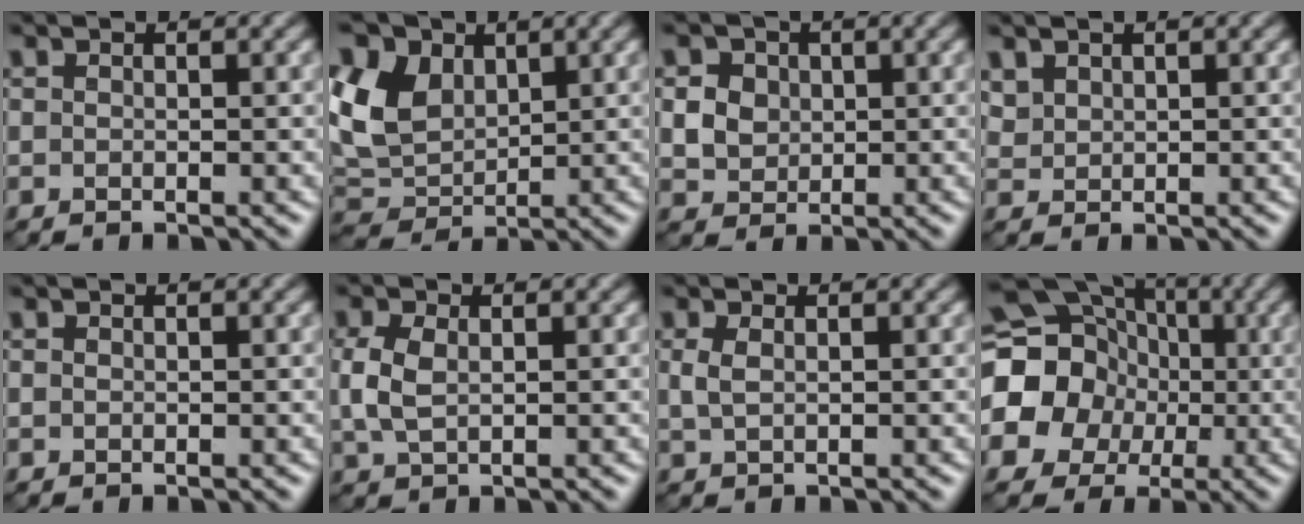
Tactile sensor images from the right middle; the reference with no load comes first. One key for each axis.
{"total": 8.2, "fx": 3.2, "fy": 5.8, "fz": 4.9, "tx": -0.142, "ty": 0.030, "tz": 0.060}
{"total": 3.0, "fx": 0.7, "fy": 2.7, "fz": 1.1, "tx": -0.032, "ty": -0.001, "tz": 0.018}
{"total": 1.2, "fx": 0.9, "fy": 0.8, "fz": -0.1, "tx": -0.003, "ty": -0.002, "tz": 0.022}
{"total": 0.0}
{"total": 3.0, "fx": 0.3, "fy": 2.0, "fz": 2.2, "tx": -0.062, "ty": 0.001, "tz": 0.009}
{"total": 1.3, "fx": 0.3, "fy": 0.8, "fz": 1.0, "tx": -0.028, "ty": 0.000, "tz": 0.009}
{"total": 17.3, "fx": -0.7, "fy": 16.3, "fz": 5.6, "tx": -0.153, "ty": 0.010, "tz": -0.056}